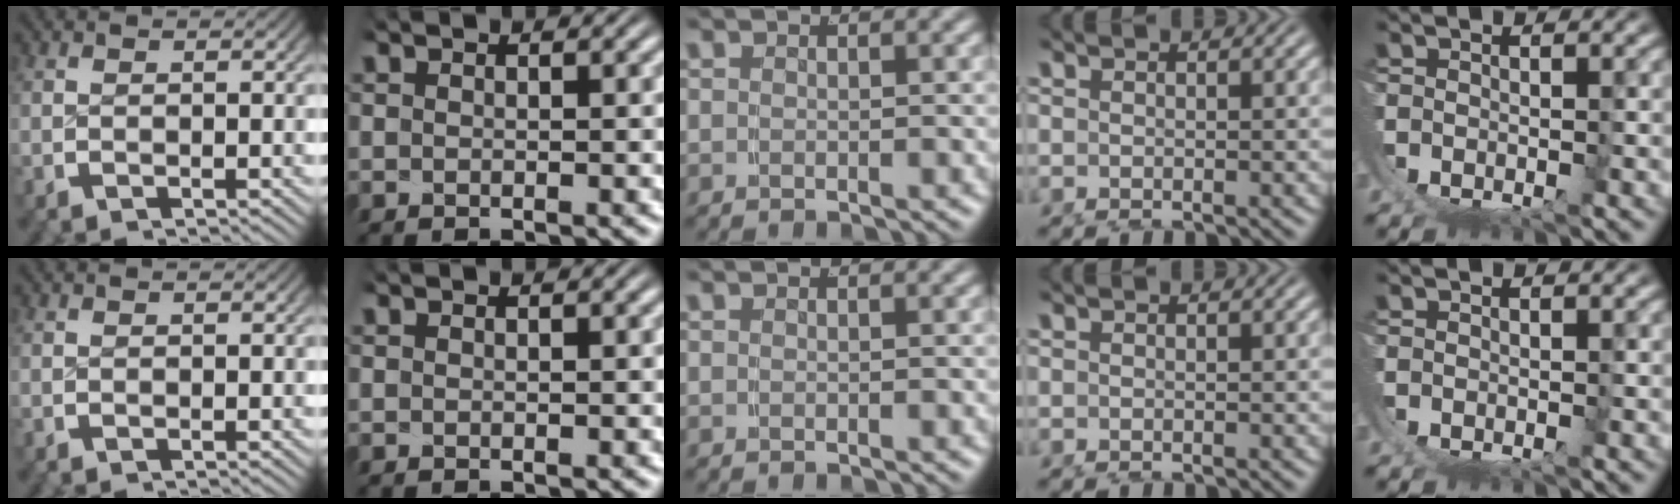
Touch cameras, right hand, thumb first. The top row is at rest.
{}